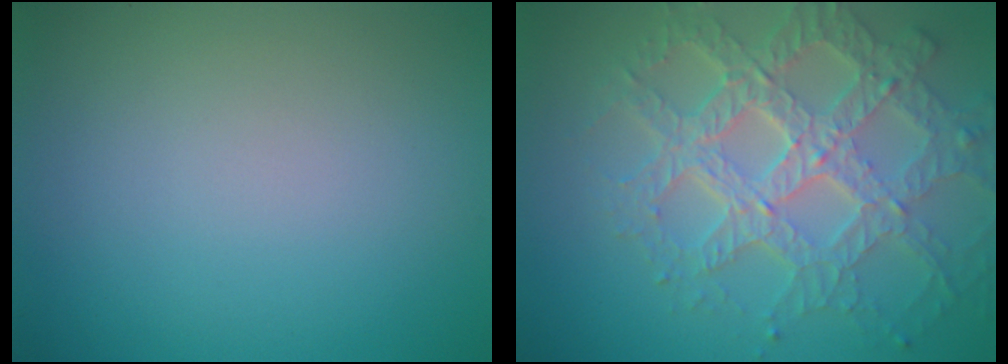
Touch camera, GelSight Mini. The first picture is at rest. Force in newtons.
{"total": 7.8, "press": 5.6, "slide": 5.5}